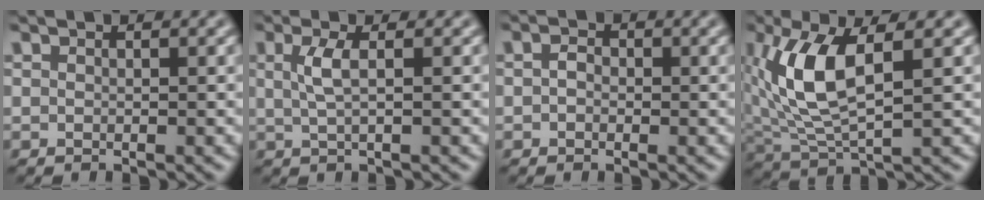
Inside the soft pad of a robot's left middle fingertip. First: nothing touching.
{"total": 2.2, "force": [0.5, 0.6, 2.1], "torque": [-0.044, 0.002, 0.009]}
{"total": 1.3, "force": [0.0, 0.9, 0.8], "torque": [-0.014, 0.001, -0.005]}
{"total": 7.2, "force": [1.7, 3.0, 6.3], "torque": [-0.144, -0.001, 0.034]}